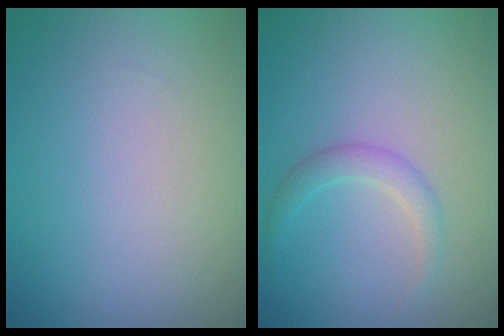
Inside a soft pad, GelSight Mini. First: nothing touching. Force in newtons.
{"total": 1.7, "press": 1.7, "slide": 0.1}